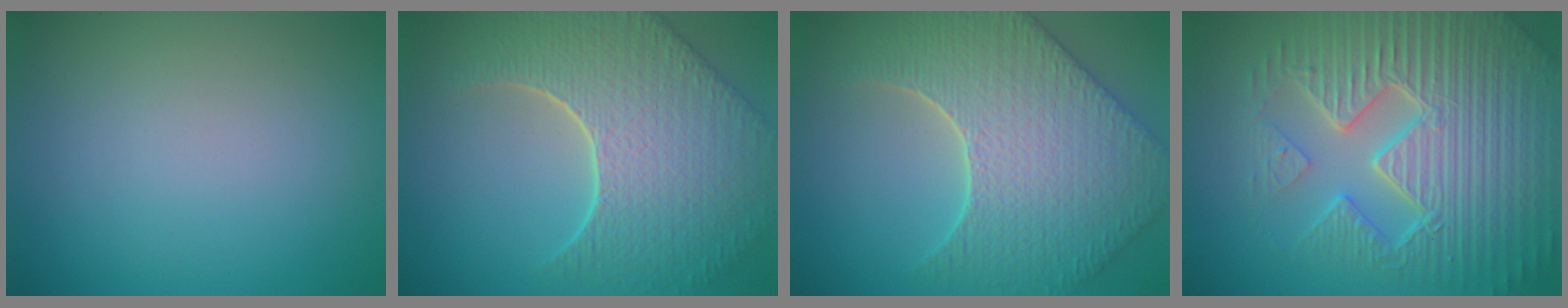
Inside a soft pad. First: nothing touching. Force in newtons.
{"total": 9.4, "press": 6.6, "slide": 6.7}
{"total": 8.1, "press": 6.9, "slide": 4.2}
{"total": 9.7, "press": 6.8, "slide": 6.9}